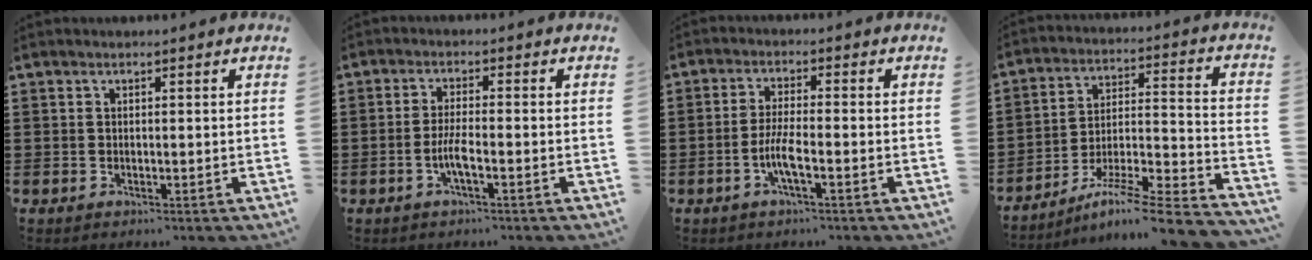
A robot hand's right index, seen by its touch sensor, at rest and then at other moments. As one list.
[{"total": 3.6, "force": [-1.6, 0.5, 3.2], "torque": [-0.068, -0.004, -0.034]}, {"total": 4.5, "force": [-2.0, 0.6, 4.0], "torque": [-0.087, -0.007, -0.043]}, {"total": 8.3, "force": [-6.7, 0.1, 5.0], "torque": [-0.080, -0.008, -0.135]}]